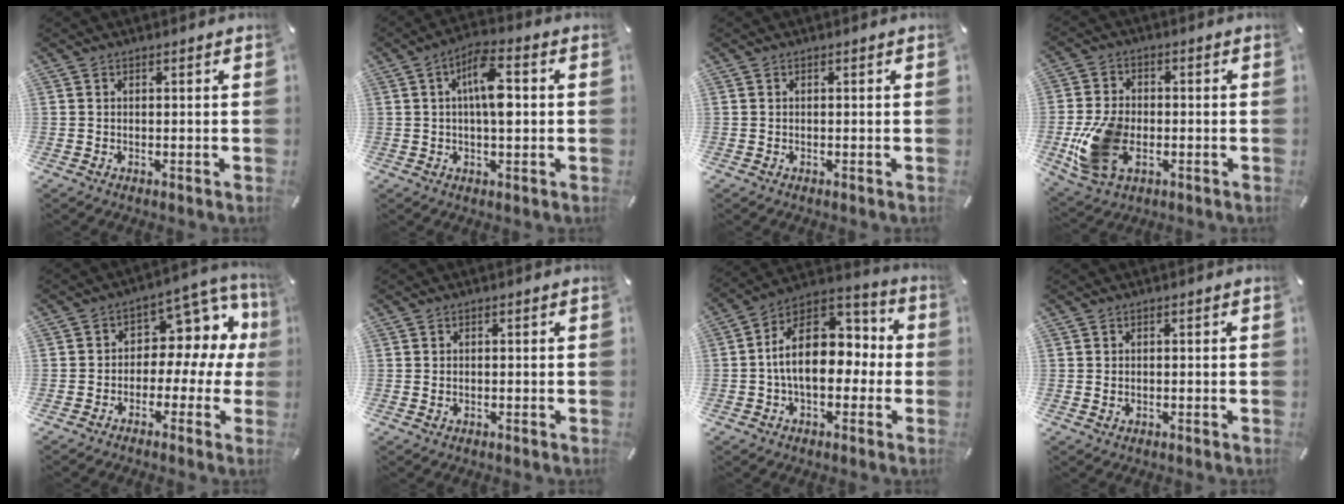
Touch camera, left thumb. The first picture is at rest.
{"total": 9.3, "force": [1.0, 3.7, 8.5], "torque": [-0.149, 0.006, 0.013]}
{"total": 0.0}
{"total": 13.4, "force": [-3.6, 9.1, 9.2], "torque": [-0.201, 0.004, -0.059]}
{"total": 10.7, "force": [2.1, 7.8, 7.0], "torque": [-0.093, -0.021, 0.036]}
{"total": 0.9, "force": [-0.1, 0.5, 0.7], "torque": [-0.013, 0.002, -0.003]}
{"total": 17.3, "force": [0.2, 11.8, 12.7], "torque": [-0.208, 0.005, 0.004]}
{"total": 1.1, "force": [-0.1, 0.7, 0.8], "torque": [-0.017, 0.003, -0.003]}